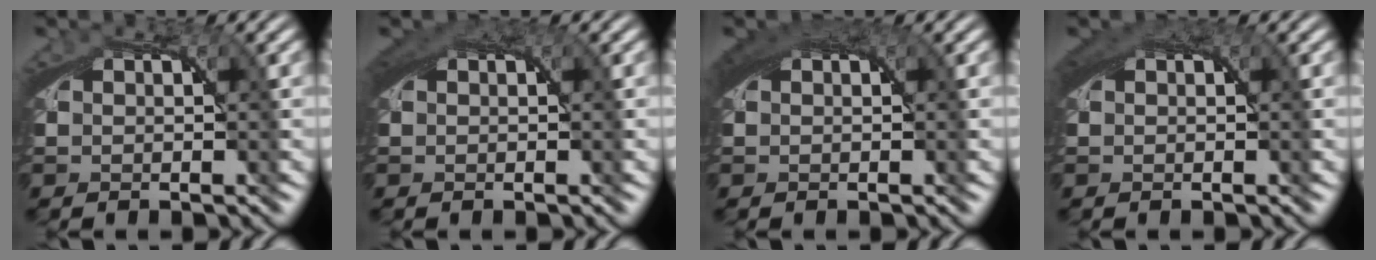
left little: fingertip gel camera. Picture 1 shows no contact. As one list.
[{"total": 1.9, "force": [0.7, 1.1, 1.4], "torque": [-0.028, -0.002, 0.011]}, {"total": 2.6, "force": [0.9, 1.3, 2.1], "torque": [-0.041, -0.002, 0.017]}, {"total": 2.0, "force": [0.7, 1.1, 1.5], "torque": [-0.032, -0.002, 0.012]}]